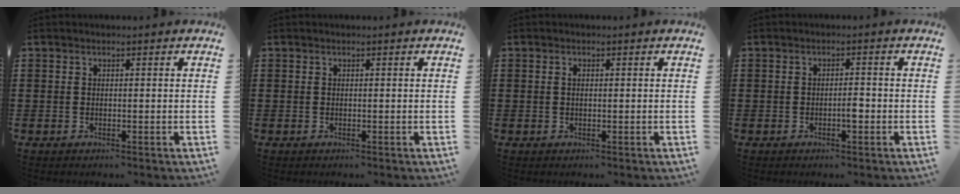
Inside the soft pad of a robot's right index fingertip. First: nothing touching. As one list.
[{"total": 0.0}, {"total": 0.8, "force": [0.1, 0.3, 0.7], "torque": [-0.015, 0.000, 0.002]}, {"total": 2.0, "force": [-0.8, 0.7, 1.7], "torque": [-0.032, 0.002, -0.015]}]